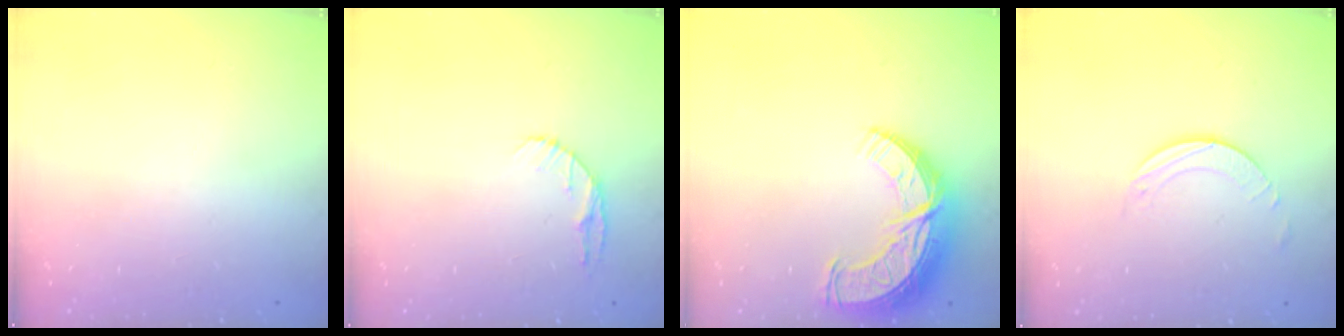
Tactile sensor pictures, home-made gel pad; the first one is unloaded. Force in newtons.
{"total": 5.8, "press": 5.7, "slide": 0.8}
{"total": 13.4, "press": 13.4, "slide": 1.0}
{"total": 1.9, "press": 1.9, "slide": 0.2}